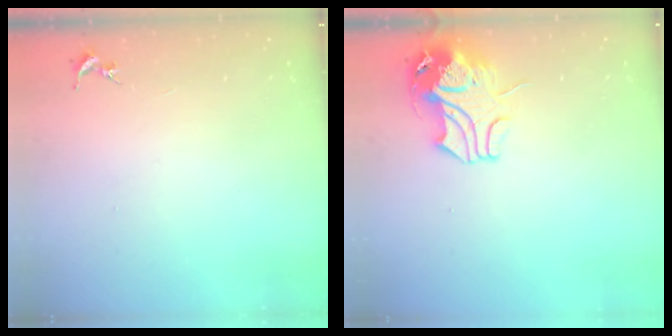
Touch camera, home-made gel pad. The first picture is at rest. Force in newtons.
{"total": 11.7, "press": 11.5, "slide": 1.8}